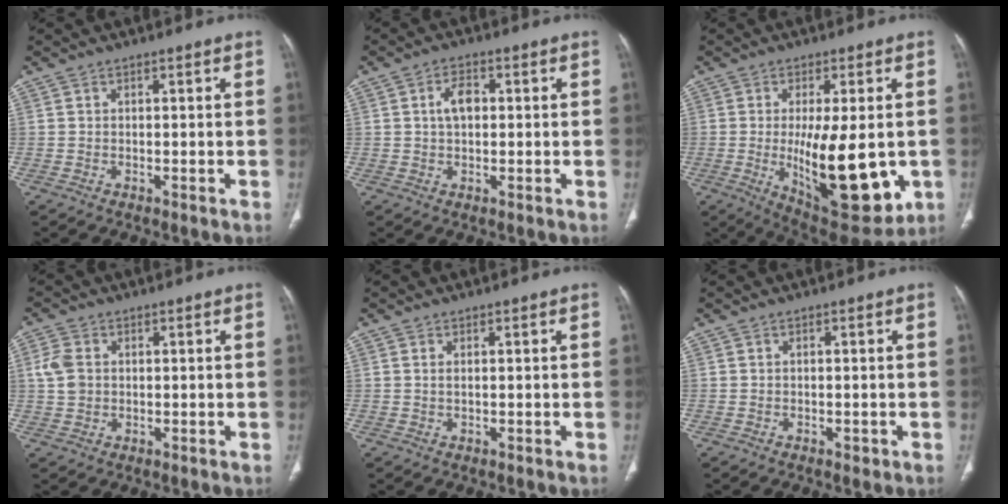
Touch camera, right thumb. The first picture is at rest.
{"total": 4.3, "force": [0.6, 2.6, 3.4], "torque": [-0.060, 0.007, 0.010]}
{"total": 18.9, "force": [-2.7, 7.1, 17.4], "torque": [-0.259, -0.033, -0.017]}
{"total": 4.7, "force": [0.6, 3.6, 2.9], "torque": [-0.065, 0.003, 0.012]}
{"total": 0.8, "force": [0.3, 0.3, 0.7], "torque": [-0.019, 0.003, 0.007]}
{"total": 0.8, "force": [-0.3, 0.6, 0.5], "torque": [-0.006, 0.000, -0.002]}